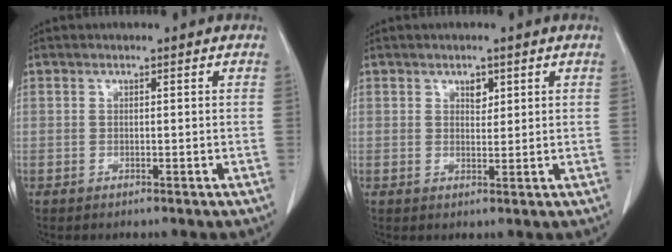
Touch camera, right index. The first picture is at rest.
{"total": 1.9, "force": [1.0, 1.1, 1.1], "torque": [-0.013, -0.003, 0.016]}